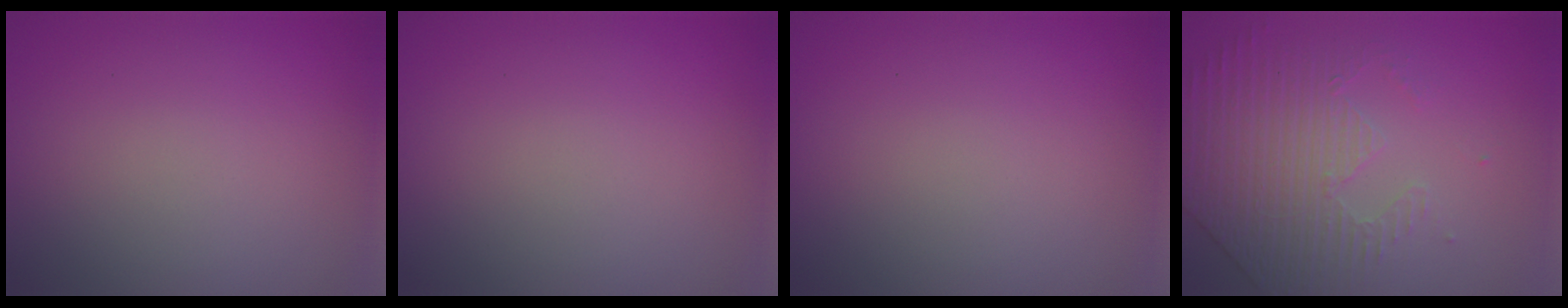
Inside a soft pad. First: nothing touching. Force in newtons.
{"total": 0.0}
{"total": 0.0}
{"total": 4.4, "press": 3.6, "slide": 2.6}